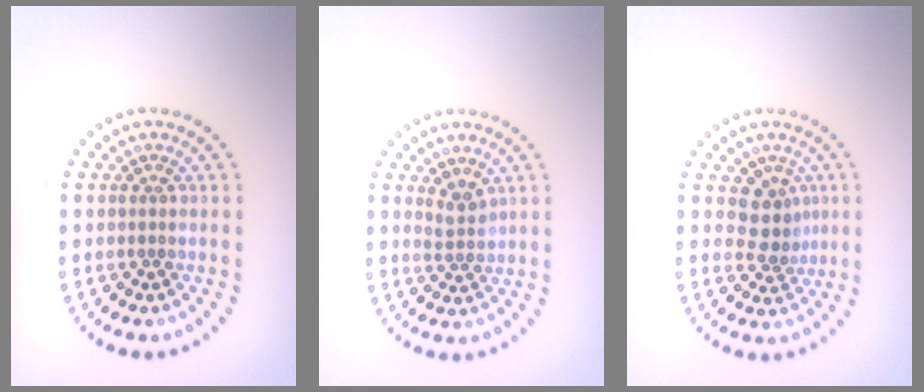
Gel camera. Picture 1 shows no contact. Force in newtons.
{"total": 1.7, "press": 1.3, "slide": 1.2}
{"total": 2.7, "press": 2.1, "slide": 1.7}